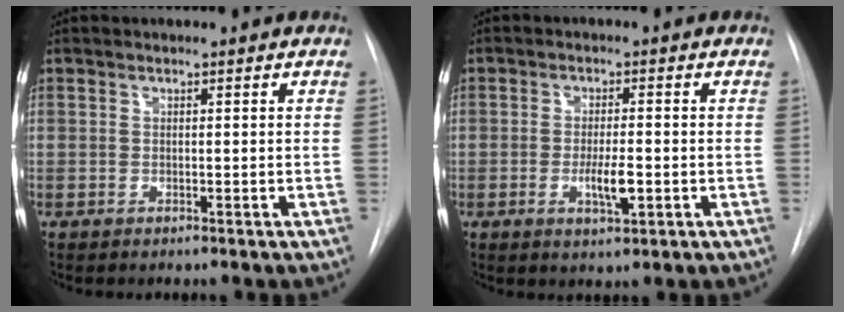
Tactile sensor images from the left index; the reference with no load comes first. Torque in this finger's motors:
{"motor_torque": [0.66, 0.04, 0.14, 0.07]}